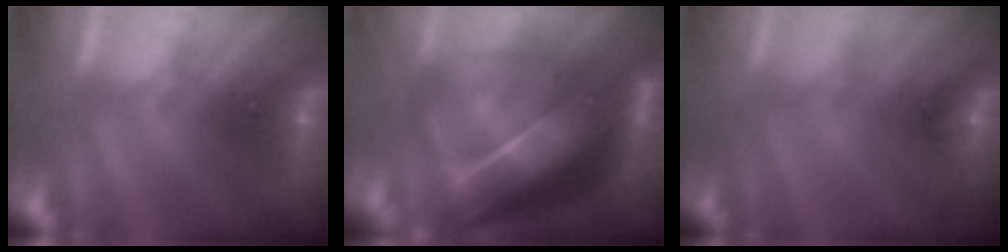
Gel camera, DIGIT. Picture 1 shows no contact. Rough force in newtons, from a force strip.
{"total": 6.9}
{"total": 1.4}